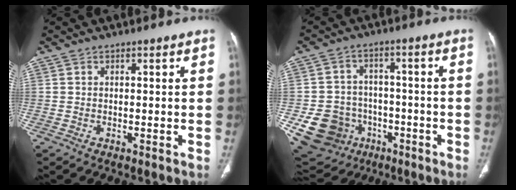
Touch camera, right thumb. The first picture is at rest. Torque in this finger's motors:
{"motor_torque": [2.58, 2.43, 0.52, -0.63, 0.05]}